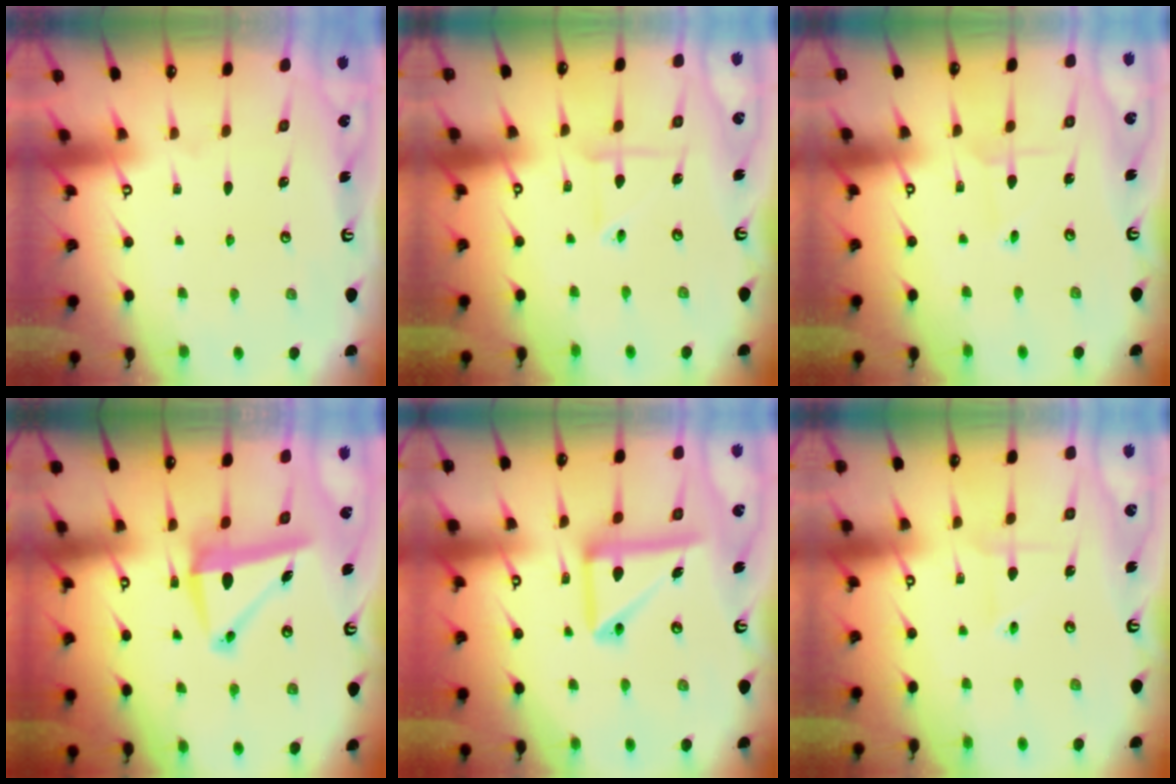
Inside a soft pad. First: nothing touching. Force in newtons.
{"total": 3.8, "press": 3.6, "slide": 1.0}
{"total": 2.0, "press": 2.0, "slide": 0.2}
{"total": 7.9, "press": 7.7, "slide": 1.6}
{"total": 14.6, "press": 14.5, "slide": 1.9}
{"total": 2.3, "press": 2.3, "slide": 0.4}